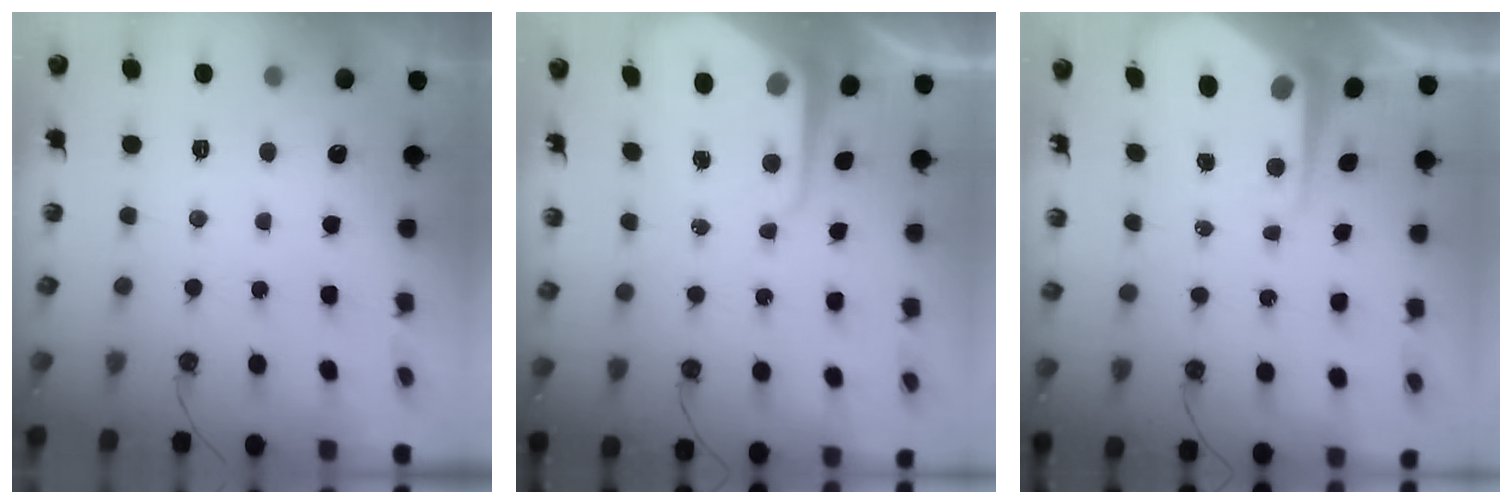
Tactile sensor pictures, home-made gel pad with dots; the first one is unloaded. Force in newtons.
{"total": 8.0, "press": 7.9, "slide": 0.6}
{"total": 7.7, "press": 7.6, "slide": 0.6}